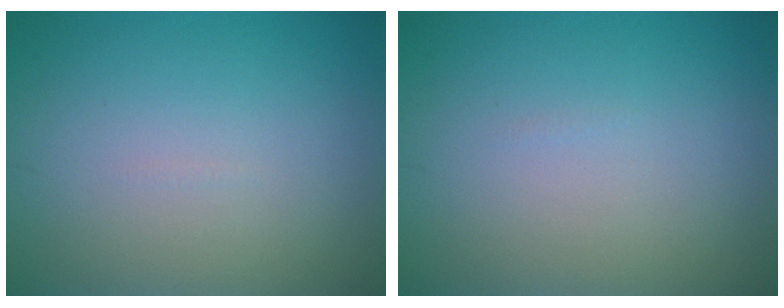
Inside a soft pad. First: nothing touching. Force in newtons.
{"total": 0.0}